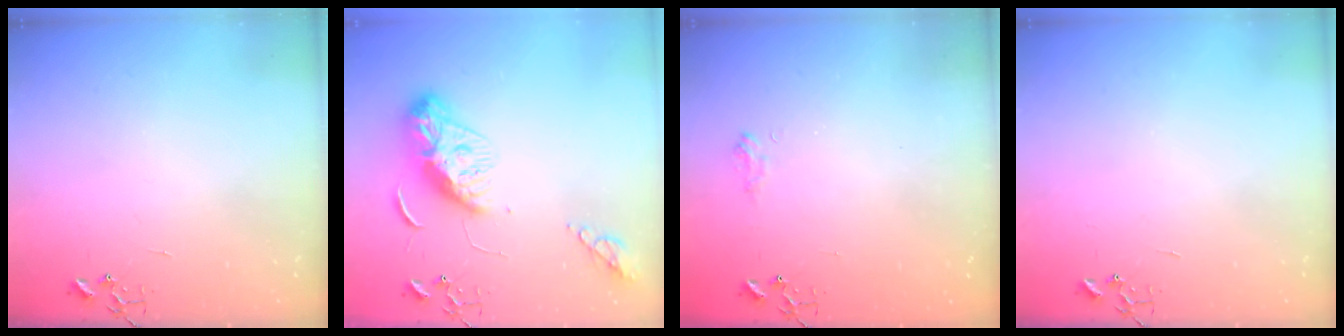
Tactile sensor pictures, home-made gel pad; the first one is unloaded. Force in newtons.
{"total": 11.6, "press": 11.6, "slide": 1.0}
{"total": 6.9, "press": 6.9, "slide": 0.7}
{"total": 0.0}